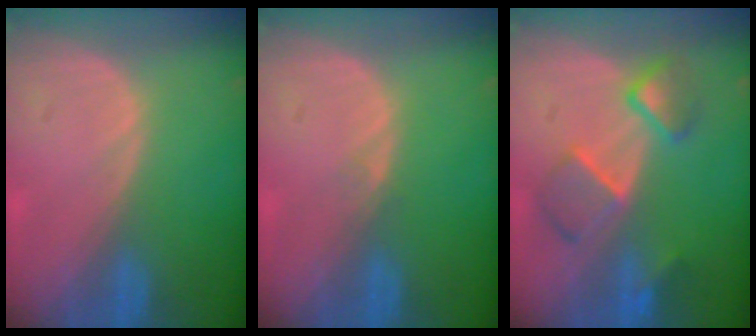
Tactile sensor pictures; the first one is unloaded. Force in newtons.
{"total": 0.7, "press": 0.7, "slide": 0.1}
{"total": 6.6, "press": 6.6, "slide": 1.1}